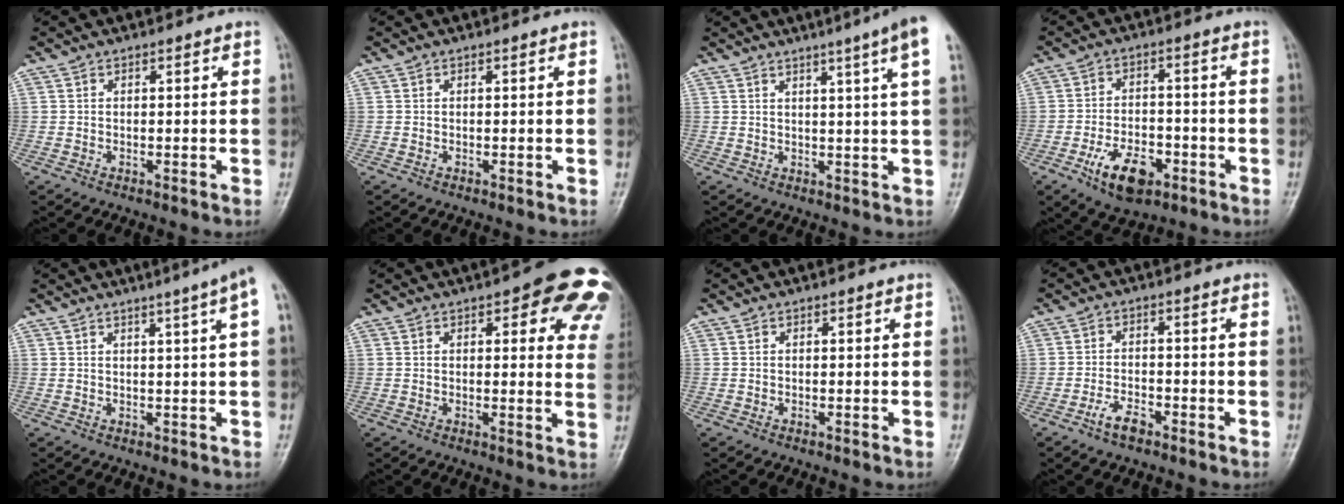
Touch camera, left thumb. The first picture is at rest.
{"total": 0.0}
{"total": 8.3, "force": [4.8, -1.0, 6.7], "torque": [-0.090, -0.004, 0.052]}
{"total": 9.9, "force": [-4.8, 5.5, 6.8], "torque": [-0.097, 0.021, -0.077]}
{"total": 6.0, "force": [3.0, -0.7, 5.1], "torque": [-0.068, 0.003, 0.037]}
{"total": 14.8, "force": [7.3, 5.7, 11.5], "torque": [-0.092, -0.021, 0.068]}
{"total": 0.0}
{"total": 3.8, "force": [-2.6, 1.5, 2.3], "torque": [-0.048, 0.017, -0.048]}